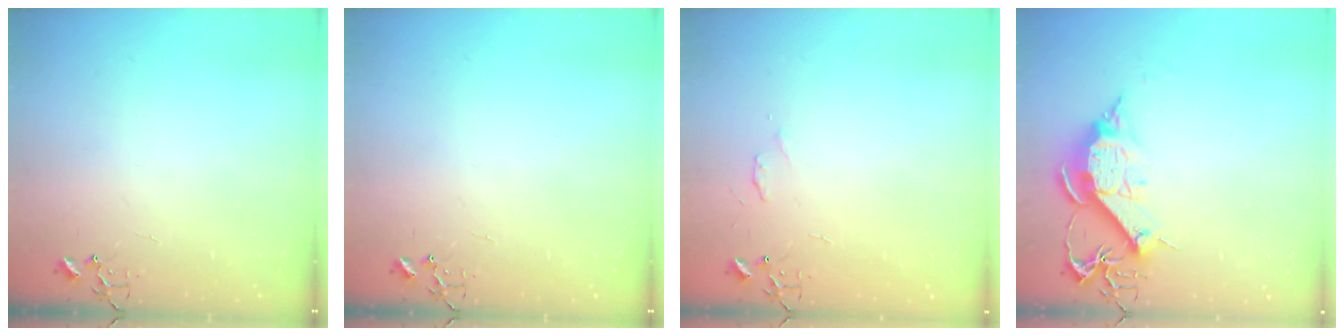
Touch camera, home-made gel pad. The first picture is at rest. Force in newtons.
{"total": 0.0}
{"total": 4.1, "press": 4.1, "slide": 0.7}
{"total": 11.9, "press": 11.9, "slide": 0.7}